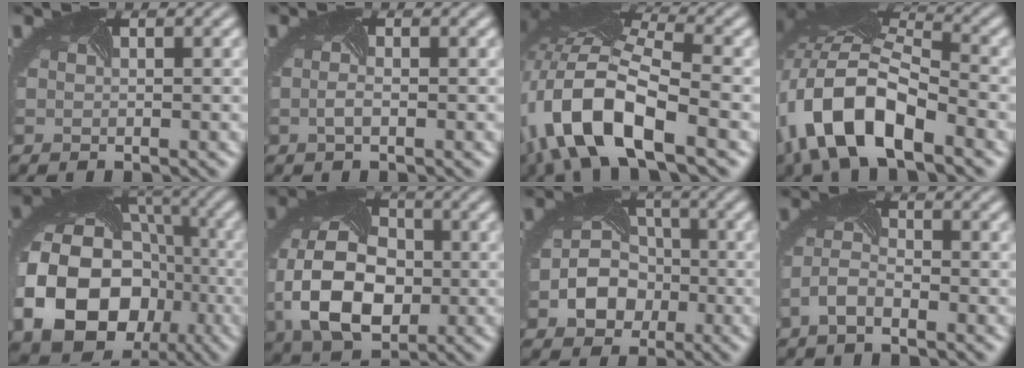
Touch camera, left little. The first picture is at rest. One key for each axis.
{"total": 0.8, "fx": -0.6, "fy": -0.2, "fz": 0.6, "tx": -0.022, "ty": -0.005, "tz": -0.005}
{"total": 12.9, "fx": -4.8, "fy": 5.4, "fz": 10.6, "tx": -0.231, "ty": 0.001, "tz": -0.086}
{"total": 11.9, "fx": -5.3, "fy": 5.4, "fz": 9.1, "tx": -0.192, "ty": -0.003, "tz": -0.092}
{"total": 17.9, "fx": -5.1, "fy": 14.6, "fz": 9.1, "tx": -0.198, "ty": -0.045, "tz": -0.082}
{"total": 10.5, "fx": -2.0, "fy": 6.9, "fz": 7.7, "tx": -0.179, "ty": -0.019, "tz": -0.032}
{"total": 4.4, "fx": -1.9, "fy": 3.5, "fz": 1.9, "tx": -0.044, "ty": -0.013, "tz": -0.024}
{"total": 2.6, "fx": -2.0, "fy": 0.7, "fz": 1.6, "tx": -0.048, "ty": -0.003, "tz": -0.036}